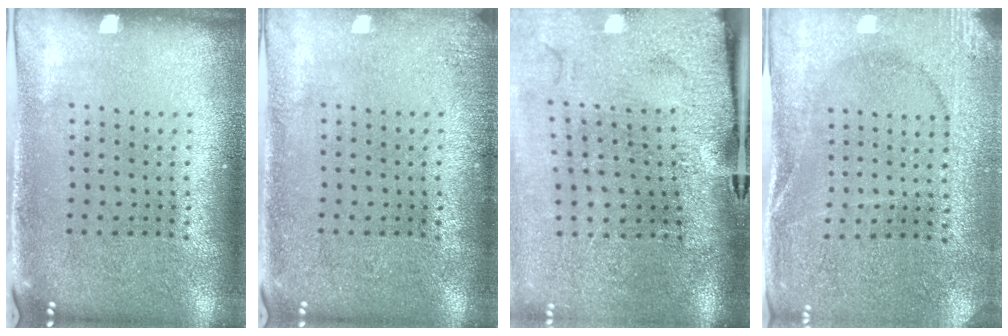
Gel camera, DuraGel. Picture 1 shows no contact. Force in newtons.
{"total": 1.3, "press": 1.3, "slide": 0.2}
{"total": 4.4, "press": 3.4, "slide": 2.7}
{"total": 2.7, "press": 2.7, "slide": 0.3}